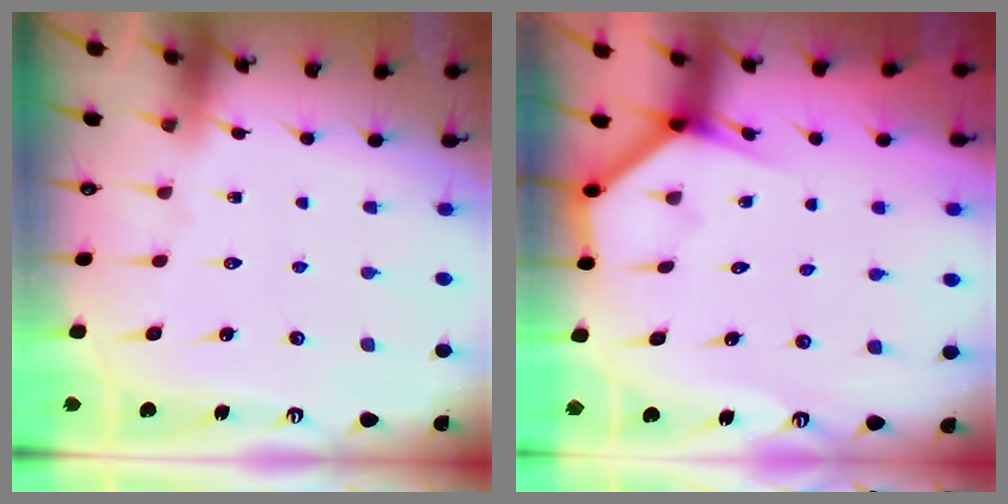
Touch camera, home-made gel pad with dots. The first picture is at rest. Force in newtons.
{"total": 3.7, "press": 3.7, "slide": 0.3}